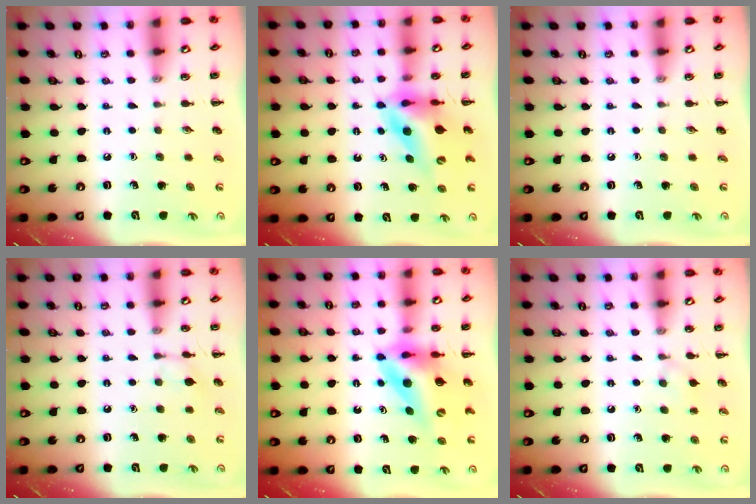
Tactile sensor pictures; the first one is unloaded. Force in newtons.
{"total": 11.1, "press": 10.5, "slide": 3.6}
{"total": 0.0}
{"total": 6.5, "press": 6.4, "slide": 0.7}
{"total": 11.0, "press": 10.5, "slide": 3.4}
{"total": 5.7, "press": 5.4, "slide": 1.8}